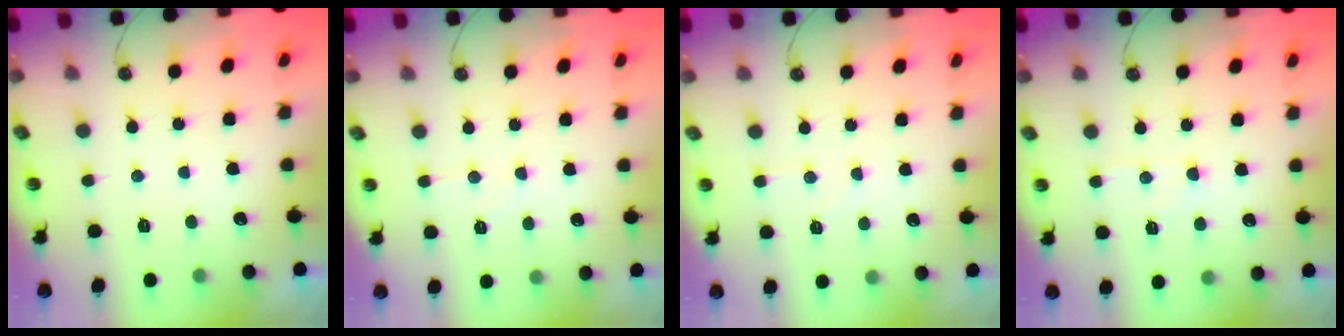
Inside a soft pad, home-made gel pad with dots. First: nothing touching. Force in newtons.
{"total": 5.8, "press": 5.7, "slide": 1.0}
{"total": 4.2, "press": 4.1, "slide": 0.6}
{"total": 4.8, "press": 4.8, "slide": 0.6}